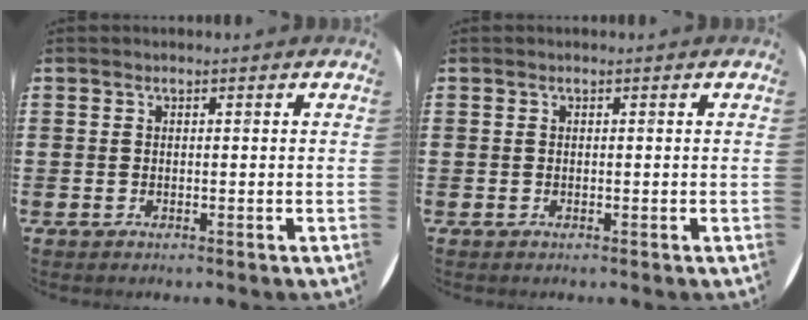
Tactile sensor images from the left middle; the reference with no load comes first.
{"total": 0.0}